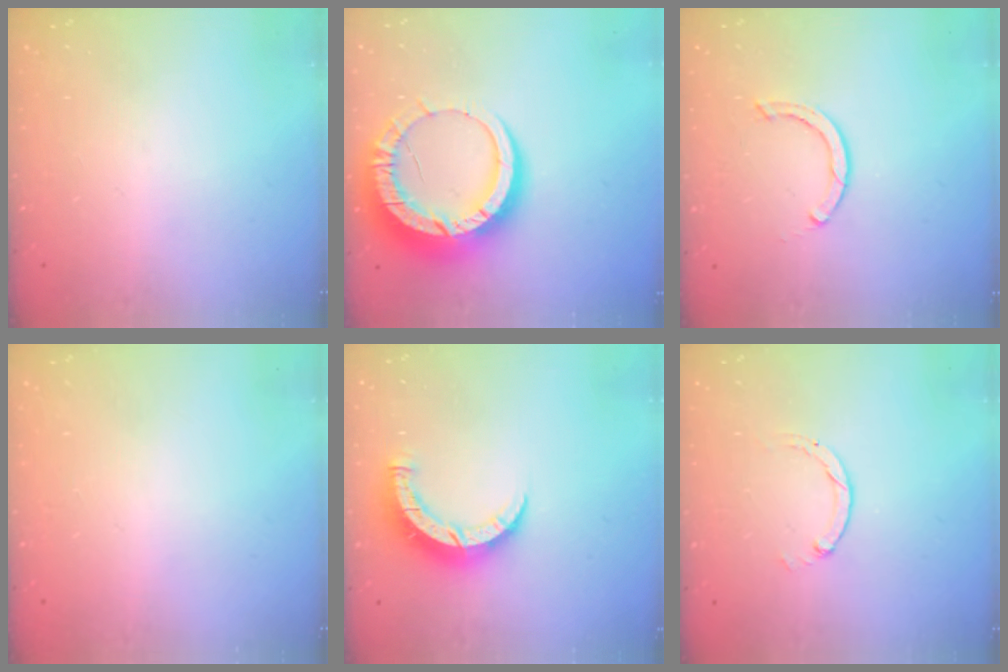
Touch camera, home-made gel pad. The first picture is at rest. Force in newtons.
{"total": 16.0, "press": 15.9, "slide": 1.7}
{"total": 2.4, "press": 2.4, "slide": 0.0}
{"total": 2.5, "press": 2.5, "slide": 0.2}
{"total": 7.5, "press": 7.5, "slide": 0.5}
{"total": 0.0}